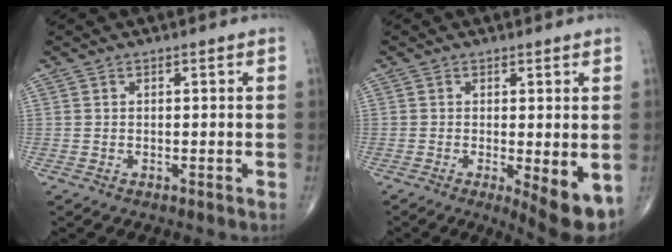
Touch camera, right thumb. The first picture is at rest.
{"total": 7.3, "force": [-1.8, 2.0, 6.8], "torque": [-0.093, -0.021, -0.023]}